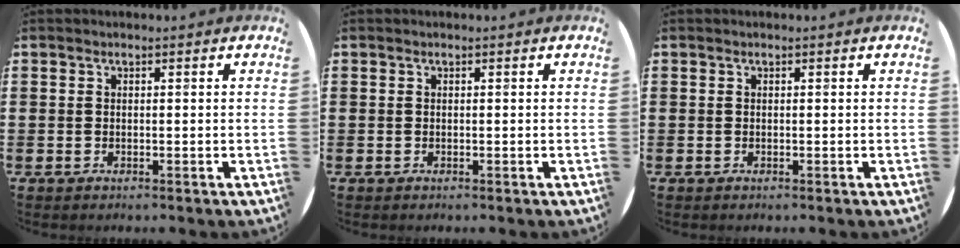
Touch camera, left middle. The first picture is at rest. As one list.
[{"total": 0.0}, {"total": 0.0}]